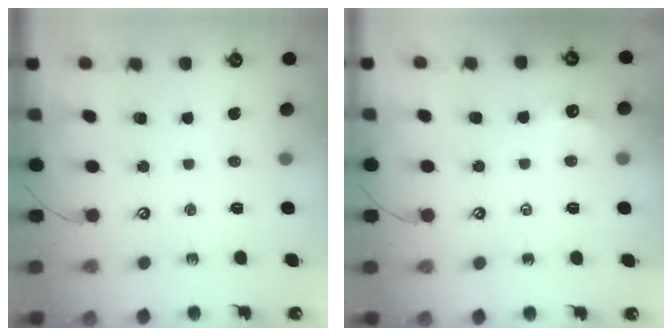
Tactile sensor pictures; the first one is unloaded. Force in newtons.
{"total": 2.8, "press": 2.7, "slide": 0.6}